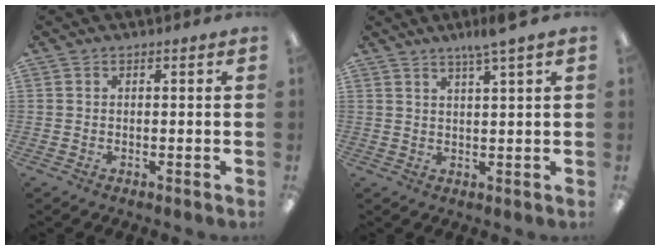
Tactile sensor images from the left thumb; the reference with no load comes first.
{"total": 4.3, "force": [3.2, -0.5, 2.8], "torque": [-0.061, -0.007, 0.055]}